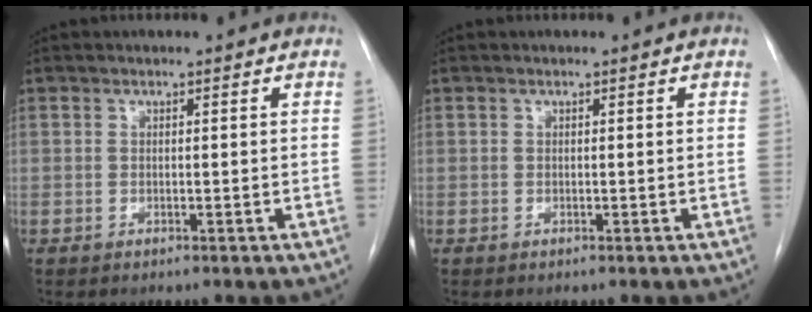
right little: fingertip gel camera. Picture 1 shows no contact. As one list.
[{"total": 0.0}]